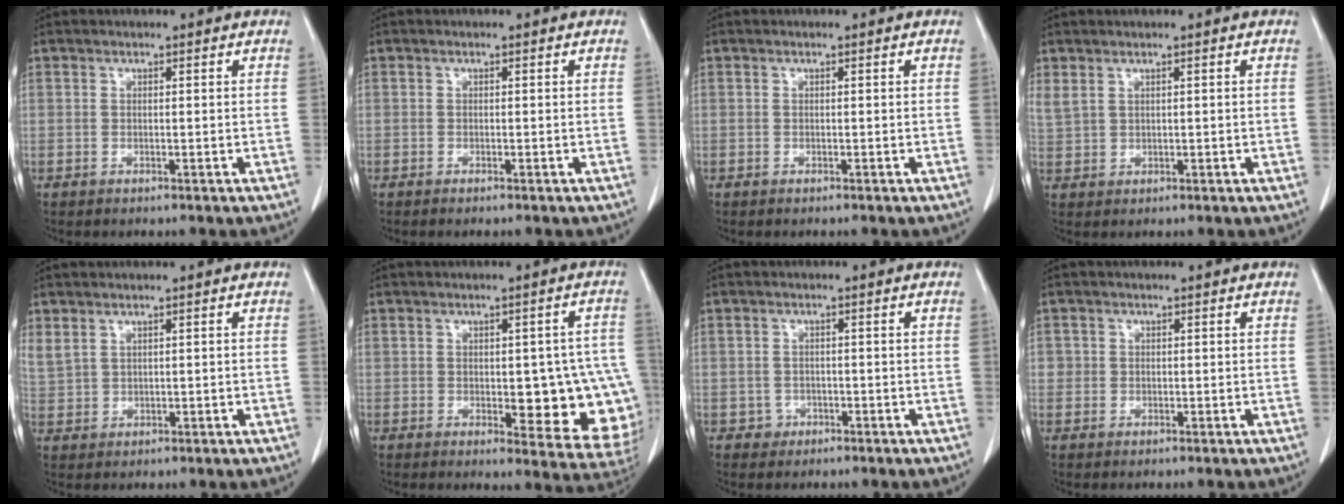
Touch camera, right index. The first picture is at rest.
{"total": 0.7, "force": [-0.6, 0.0, 0.4], "torque": [-0.010, -0.002, -0.008]}
{"total": 0.0}
{"total": 2.6, "force": [1.3, 1.3, 1.8], "torque": [-0.056, 0.016, 0.042]}
{"total": 3.5, "force": [1.8, 2.1, 2.2], "torque": [-0.062, 0.014, 0.054]}
{"total": 15.0, "force": [-1.8, 6.1, 13.7], "torque": [-0.127, 0.016, -0.001]}
{"total": 1.7, "force": [-0.7, 1.6, -0.2], "torque": [0.012, 0.010, -0.010]}
{"total": 1.2, "force": [0.0, 1.2, 0.1], "torque": [0.010, 0.005, -0.003]}